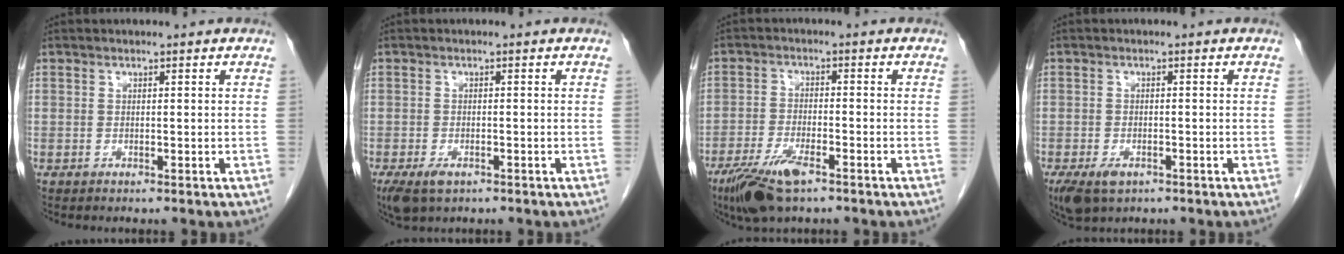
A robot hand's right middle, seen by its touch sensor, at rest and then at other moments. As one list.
[{"total": 4.4, "force": [-2.5, 2.2, 2.8], "torque": [-0.055, -0.007, -0.037]}, {"total": 7.9, "force": [-5.1, 2.1, 5.6], "torque": [-0.111, -0.013, -0.090]}, {"total": 4.8, "force": [-2.8, 2.6, 2.9], "torque": [-0.057, -0.007, -0.041]}]